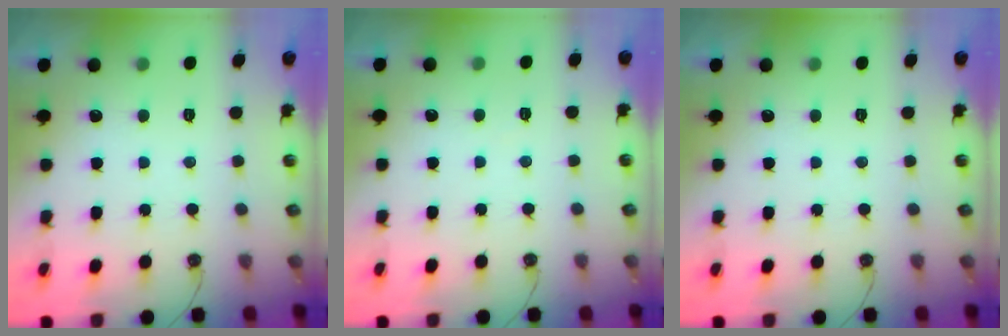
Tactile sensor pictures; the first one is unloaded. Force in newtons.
{"total": 2.7, "press": 2.7, "slide": 0.5}
{"total": 0.0}